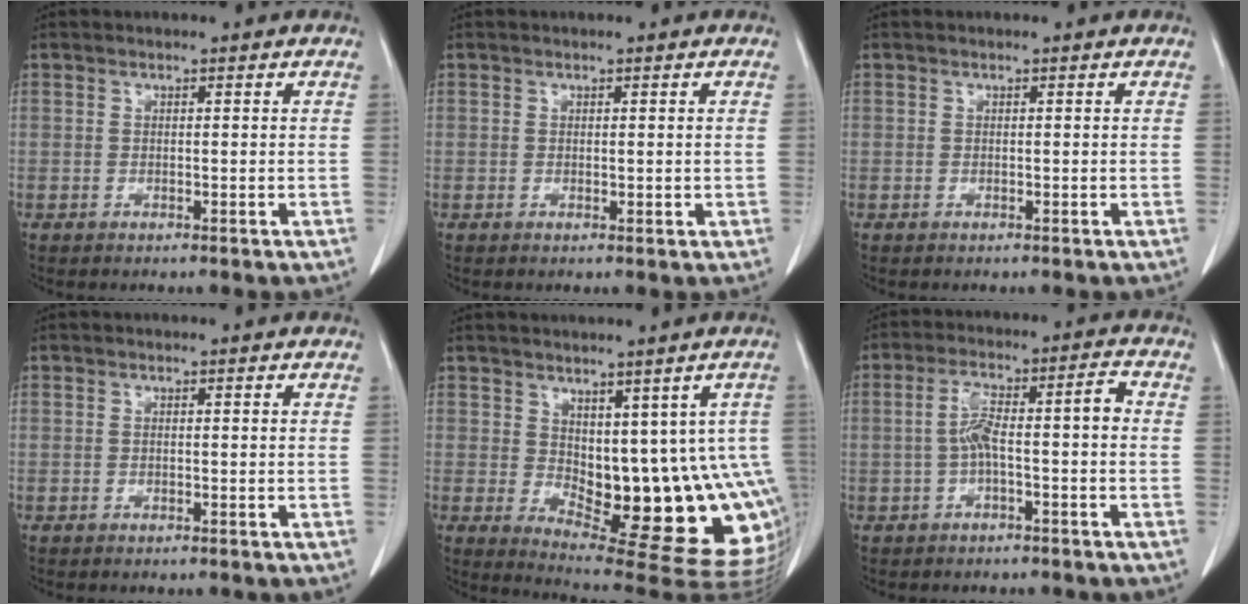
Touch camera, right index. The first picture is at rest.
{"total": 0.9, "force": [0.1, 0.6, 0.7], "torque": [-0.007, -0.002, 0.005]}
{"total": 0.0}
{"total": 0.0}
{"total": 16.1, "force": [-1.2, 7.3, 14.4], "torque": [-0.135, 0.003, 0.003]}
{"total": 6.9, "force": [-0.7, 1.2, 6.8], "torque": [-0.127, 0.035, -0.012]}